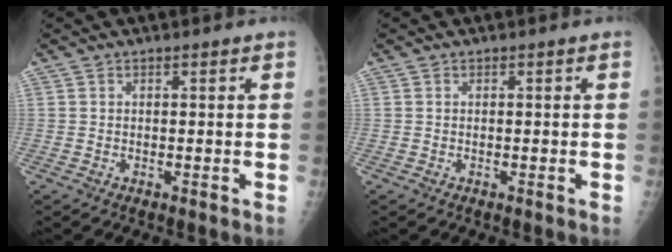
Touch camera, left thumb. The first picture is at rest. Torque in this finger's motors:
{"motor_torque": [0.00, 0.00, 0.00, 0.00, 0.00]}